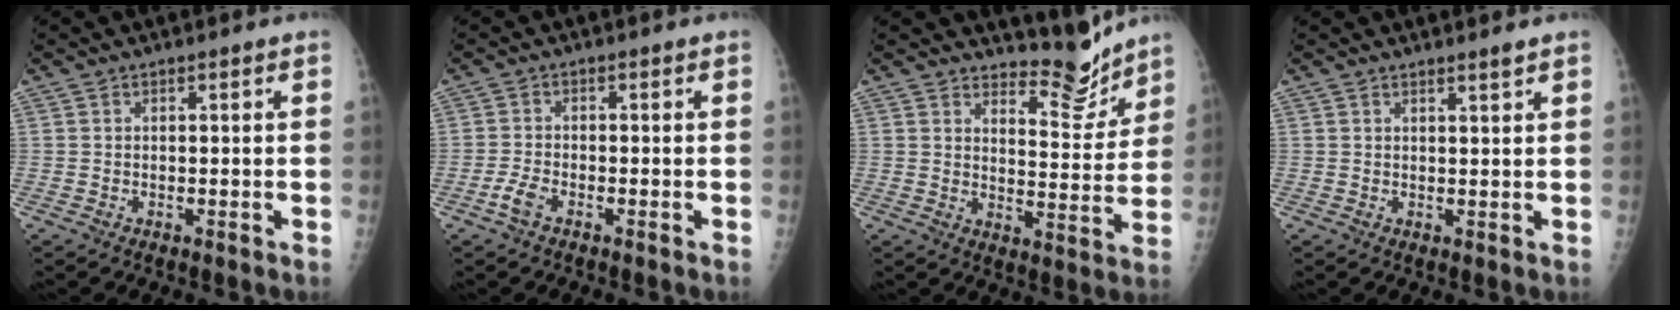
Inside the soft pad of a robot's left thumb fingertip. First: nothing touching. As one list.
[{"total": 2.8, "force": [-1.7, 1.3, 1.8], "torque": [-0.043, 0.006, -0.036]}, {"total": 8.1, "force": [7.7, 2.2, 1.6], "torque": [0.005, -0.076, 0.116]}, {"total": 1.2, "force": [1.1, -0.1, 0.5], "torque": [-0.004, -0.012, 0.019]}]